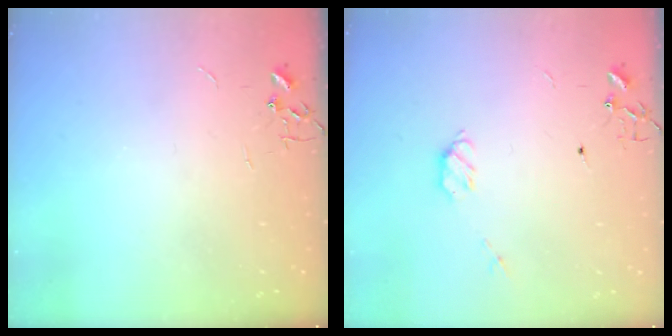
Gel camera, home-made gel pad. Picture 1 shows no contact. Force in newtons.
{"total": 5.1, "press": 5.0, "slide": 0.9}